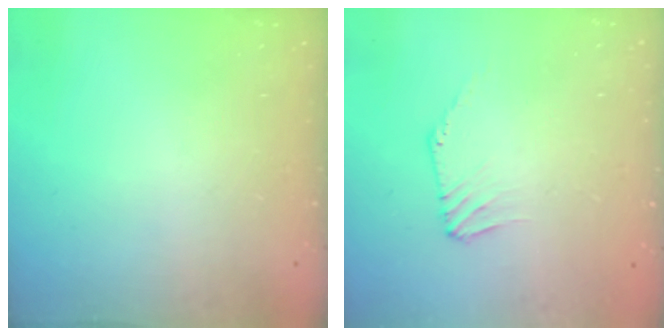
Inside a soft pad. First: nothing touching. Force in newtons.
{"total": 1.3, "press": 1.2, "slide": 0.2}